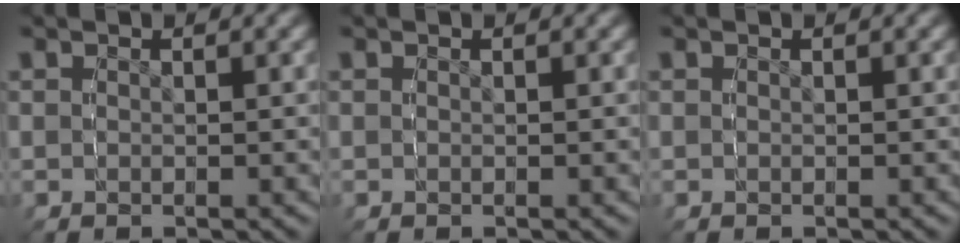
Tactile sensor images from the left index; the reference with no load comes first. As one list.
[{"total": 0.0}, {"total": 0.0}]